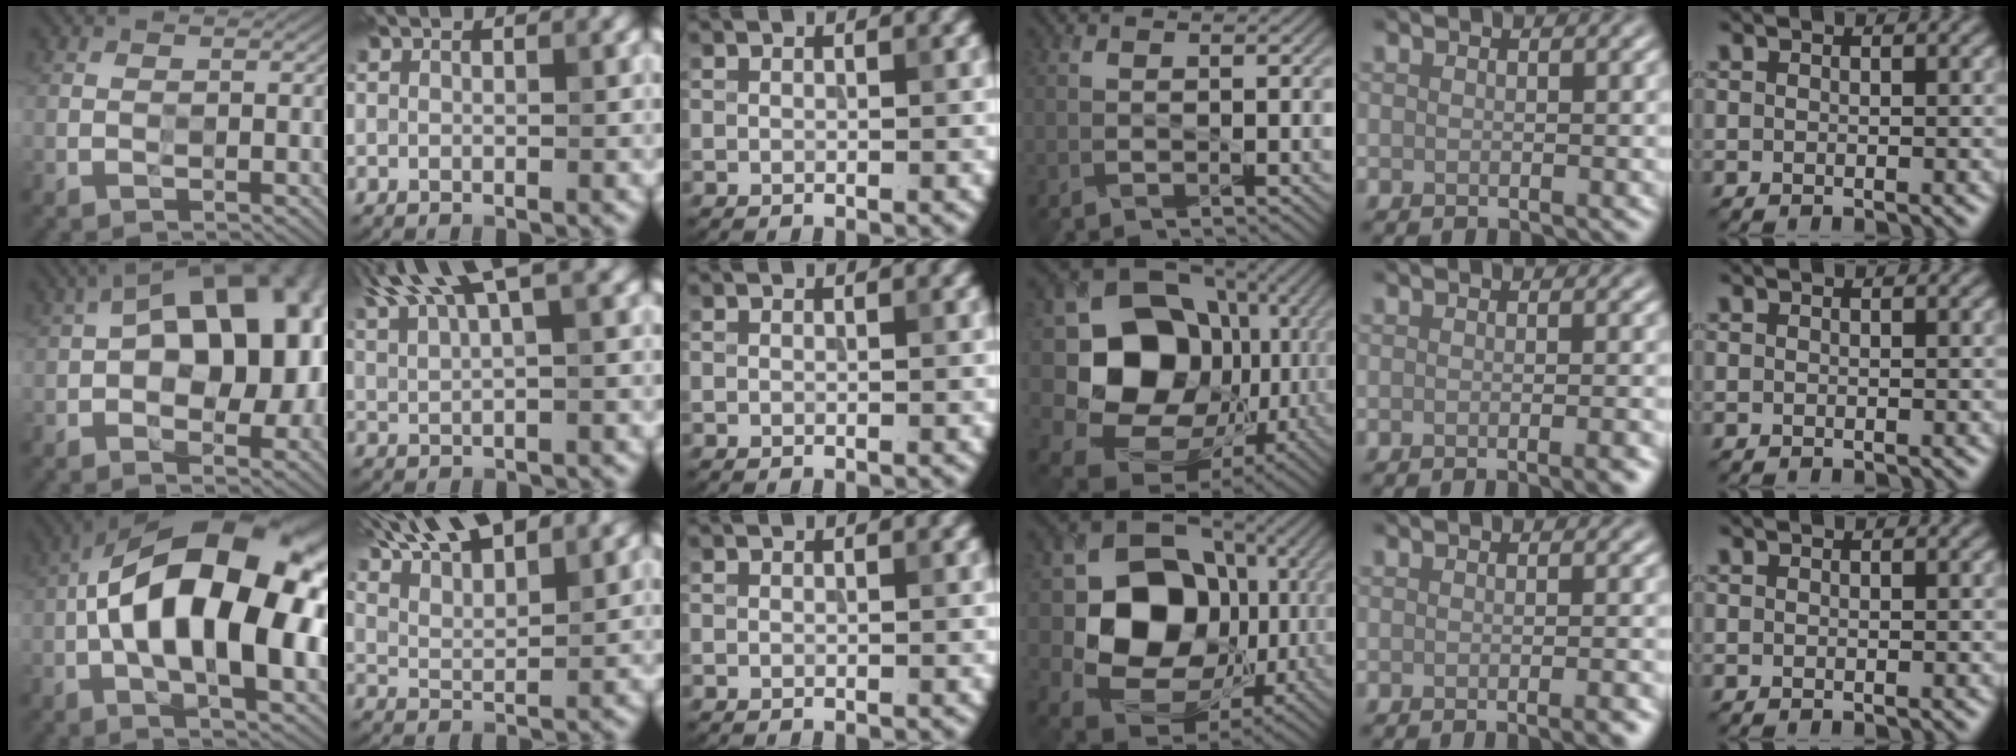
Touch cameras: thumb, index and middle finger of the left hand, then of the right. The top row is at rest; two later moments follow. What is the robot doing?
{"motion": "wipe", "object": "compact mirror"}